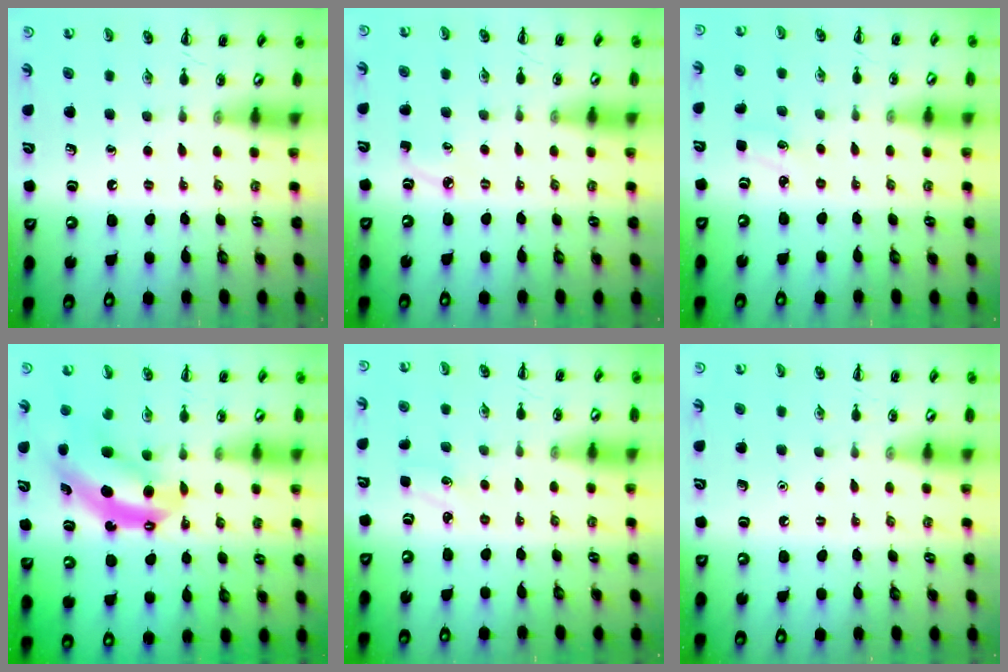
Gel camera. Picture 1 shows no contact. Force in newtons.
{"total": 3.4, "press": 3.1, "slide": 1.2}
{"total": 1.8, "press": 1.7, "slide": 0.5}
{"total": 7.7, "press": 7.6, "slide": 1.5}
{"total": 2.0, "press": 1.9, "slide": 0.6}
{"total": 1.5, "press": 1.5, "slide": 0.1}